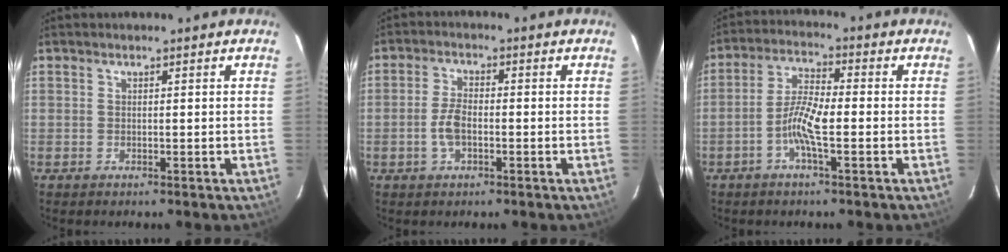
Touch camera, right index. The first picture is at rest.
{"total": 4.2, "force": [-1.3, 2.1, 3.5], "torque": [-0.075, 0.006, -0.021]}
{"total": 6.5, "force": [-2.1, 1.0, 6.0], "torque": [-0.125, 0.009, -0.046]}